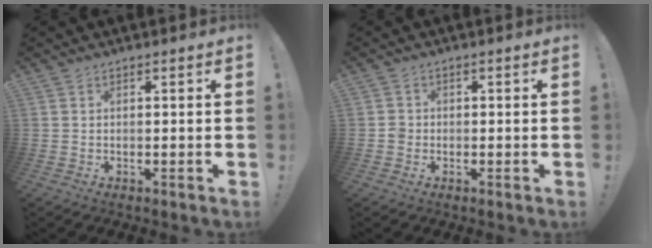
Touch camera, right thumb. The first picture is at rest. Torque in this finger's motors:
{"motor_torque": [0.36, 0.20, 0.11, 0.00, -0.03]}